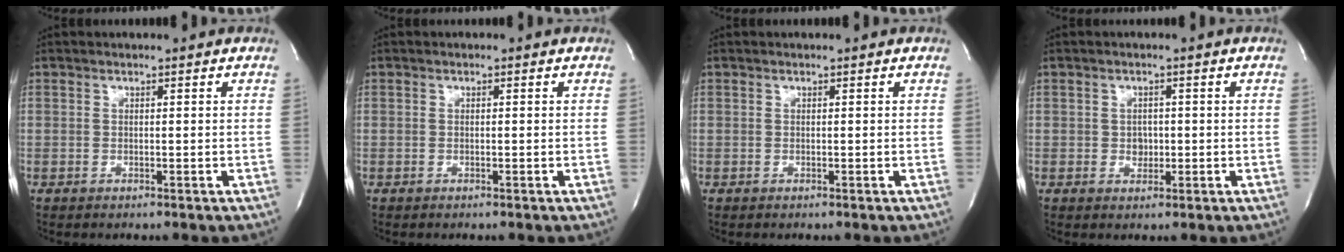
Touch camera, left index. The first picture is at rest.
{"total": 0.0}
{"total": 0.0}
{"total": 1.7, "force": [-0.1, 1.4, 0.9], "torque": [-0.013, 0.002, 0.001]}